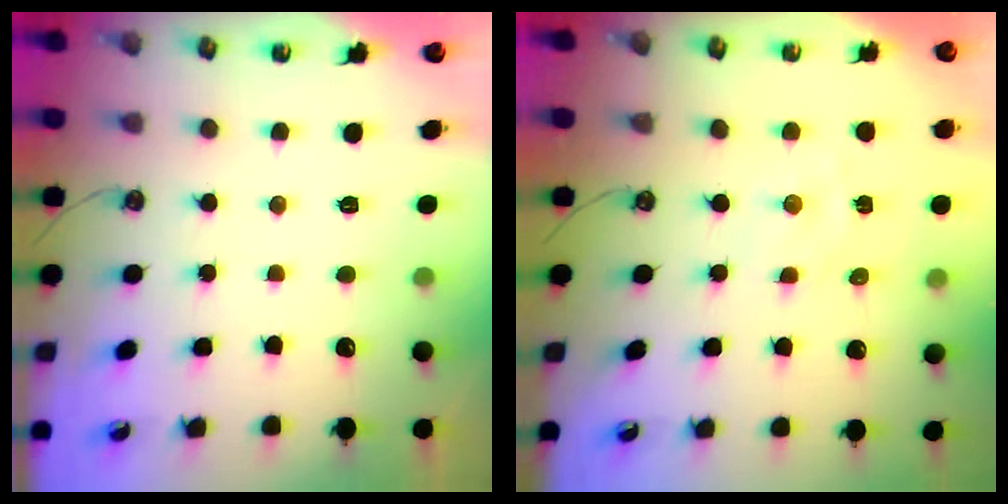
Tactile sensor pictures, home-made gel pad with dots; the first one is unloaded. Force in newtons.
{"total": 1.3, "press": 1.3, "slide": 0.2}